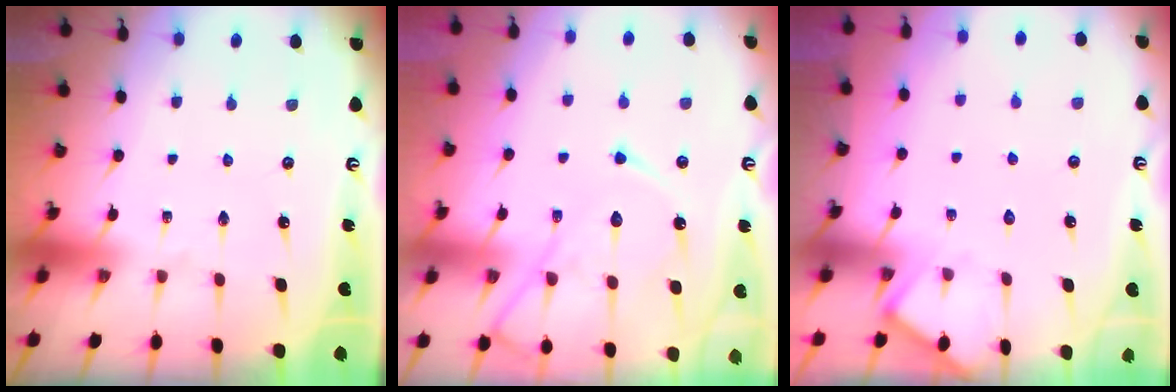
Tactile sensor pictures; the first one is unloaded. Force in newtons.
{"total": 12.7, "press": 12.7, "slide": 1.2}
{"total": 4.1, "press": 4.0, "slide": 0.6}